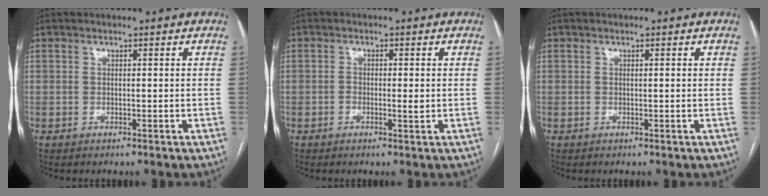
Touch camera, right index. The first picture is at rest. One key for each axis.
{"total": 1.8, "fx": -0.2, "fy": 0.6, "fz": 1.7, "tx": -0.025, "ty": 0.002, "tz": -0.001}
{"total": 0.0}